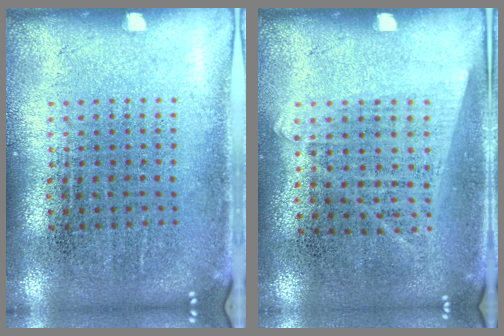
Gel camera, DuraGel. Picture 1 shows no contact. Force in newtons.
{"total": 1.2, "press": 1.0, "slide": 0.5}